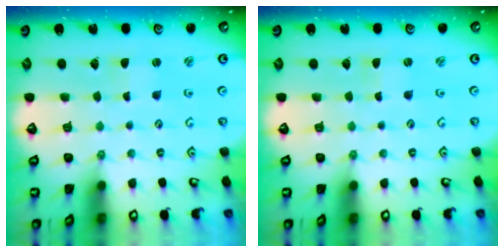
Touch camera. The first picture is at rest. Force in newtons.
{"total": 0.0}